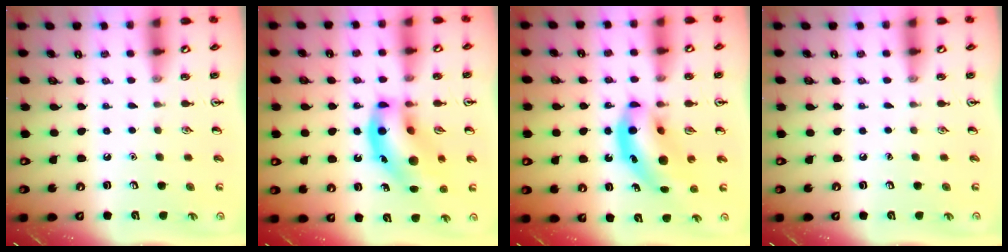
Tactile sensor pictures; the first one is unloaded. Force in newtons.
{"total": 17.3, "press": 17.0, "slide": 3.2}
{"total": 12.4, "press": 11.8, "slide": 3.6}
{"total": 0.0}